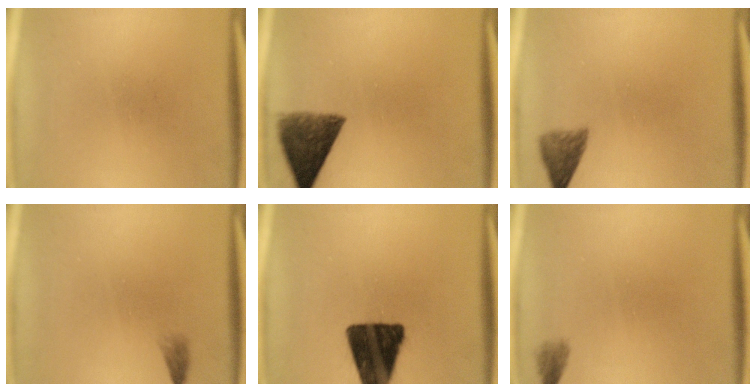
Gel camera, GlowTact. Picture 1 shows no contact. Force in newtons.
{"total": 8.9}
{"total": 3.2}
{"total": 1.1}
{"total": 16.7}
{"total": 1.3}